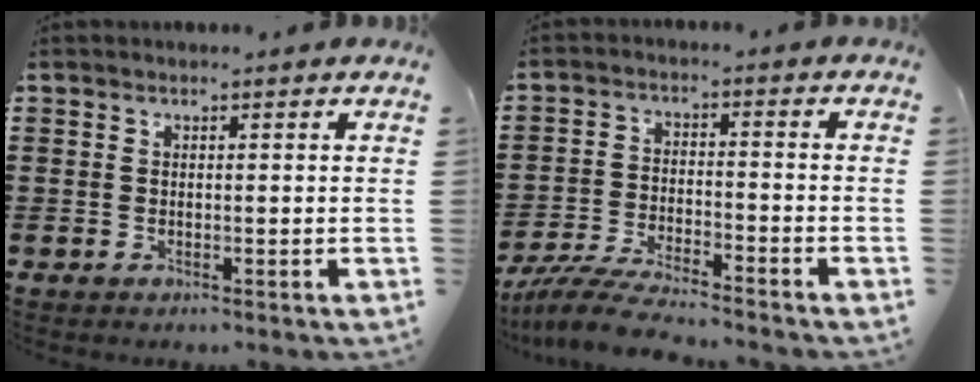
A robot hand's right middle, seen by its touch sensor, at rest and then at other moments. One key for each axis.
{"total": 6.3, "fx": -5.8, "fy": 0.3, "fz": 2.3, "tx": -0.055, "ty": -0.008, "tz": -0.114}